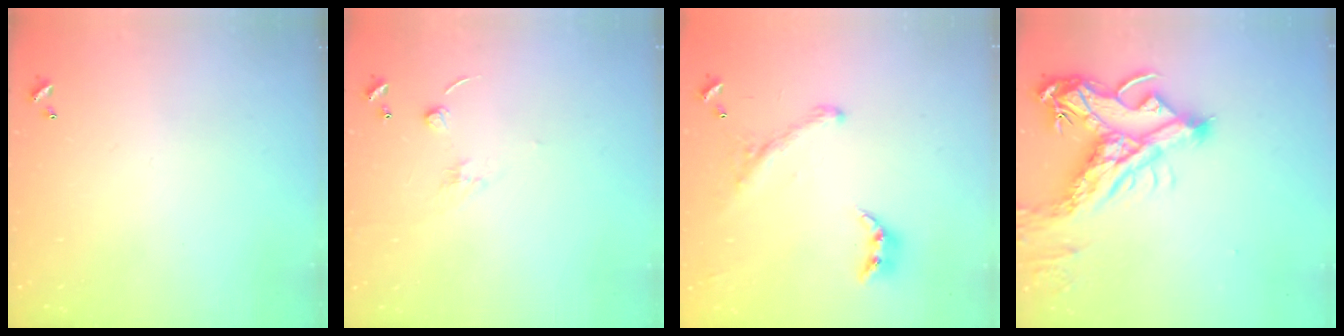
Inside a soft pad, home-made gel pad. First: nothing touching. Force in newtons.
{"total": 2.3, "press": 2.3, "slide": 0.5}
{"total": 2.2, "press": 1.9, "slide": 1.0}
{"total": 16.1, "press": 15.9, "slide": 2.7}